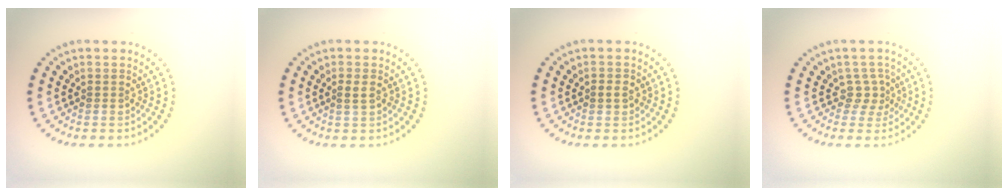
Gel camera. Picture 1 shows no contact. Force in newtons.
{"total": 1.0, "press": 1.0, "slide": 0.4}
{"total": 1.1, "press": 1.1, "slide": 0.2}
{"total": 1.8, "press": 1.2, "slide": 1.3}